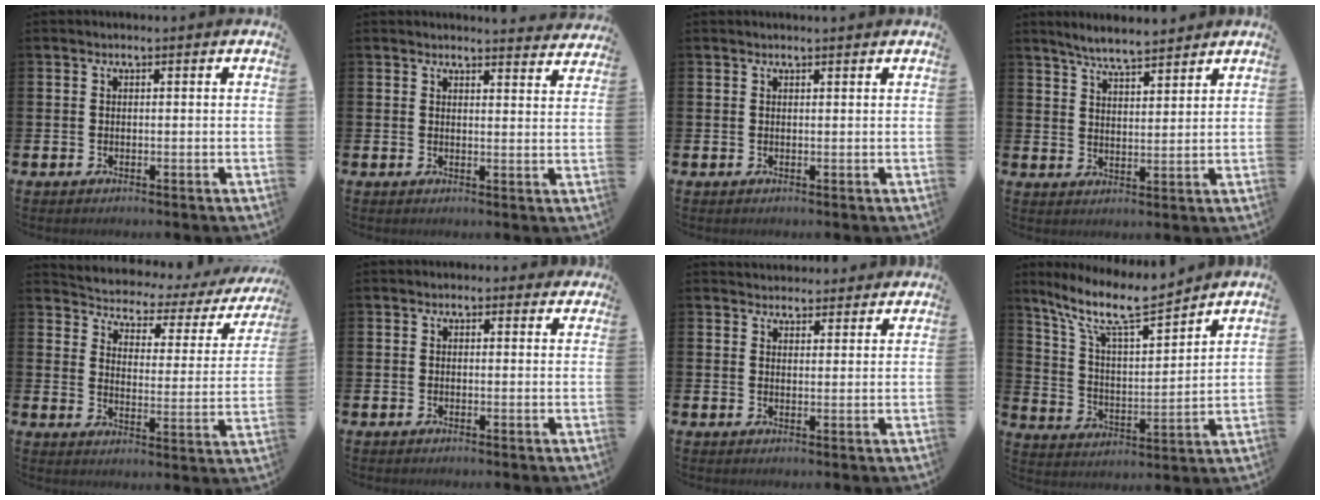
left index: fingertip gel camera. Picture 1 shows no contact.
{"total": 3.0, "force": [3.0, 0.1, -0.1], "torque": [0.009, -0.024, 0.052]}
{"total": 0.7, "force": [0.6, -0.1, 0.1], "torque": [0.011, -0.006, 0.010]}
{"total": 5.7, "force": [5.4, 0.5, 1.4], "torque": [-0.035, -0.024, 0.097]}
{"total": 3.3, "force": [2.8, 1.5, 0.6], "torque": [-0.034, -0.031, 0.037]}
{"total": 0.8, "force": [0.4, 0.7, 0.1], "torque": [0.001, 0.009, 0.005]}
{"total": 3.3, "force": [3.1, 0.9, -0.3], "torque": [0.007, -0.016, 0.057]}
{"total": 10.6, "force": [9.0, 1.8, 5.2], "torque": [-0.130, -0.046, 0.157]}